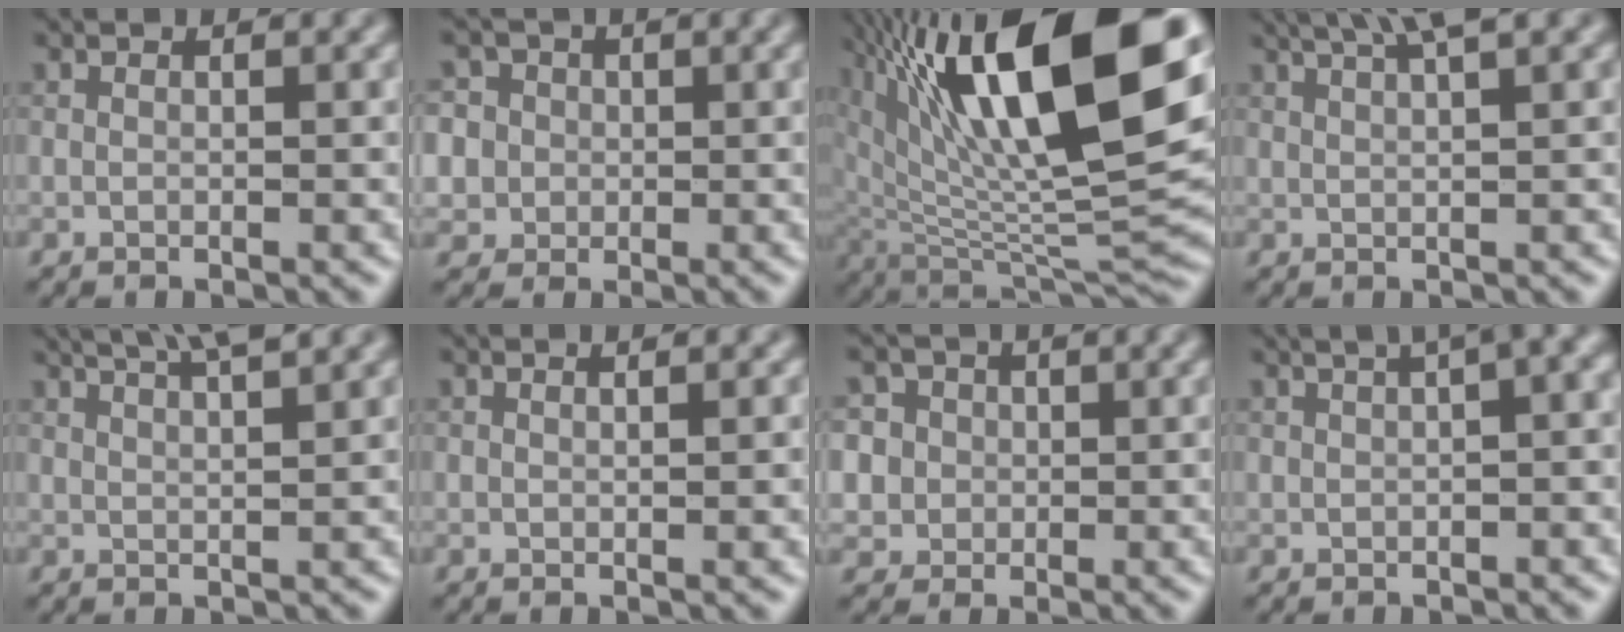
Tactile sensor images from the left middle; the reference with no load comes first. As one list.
[{"total": 5.8, "force": [1.9, 5.1, 1.8], "torque": [-0.055, 0.028, 0.027]}, {"total": 16.7, "force": [6.2, 6.3, 14.1], "torque": [-0.233, 0.013, 0.119]}, {"total": 4.1, "force": [2.8, 0.5, 2.9], "torque": [-0.032, 0.021, 0.032]}, {"total": 5.1, "force": [3.9, 1.1, 3.1], "torque": [-0.024, 0.033, 0.035]}, {"total": 1.7, "force": [0.5, 0.7, 1.5], "torque": [-0.008, 0.008, -0.003]}, {"total": 5.0, "force": [1.8, 4.5, 1.4], "torque": [-0.047, 0.023, 0.032]}, {"total": 9.1, "force": [4.4, 3.7, 7.1], "torque": [-0.082, 0.054, 0.062]}]